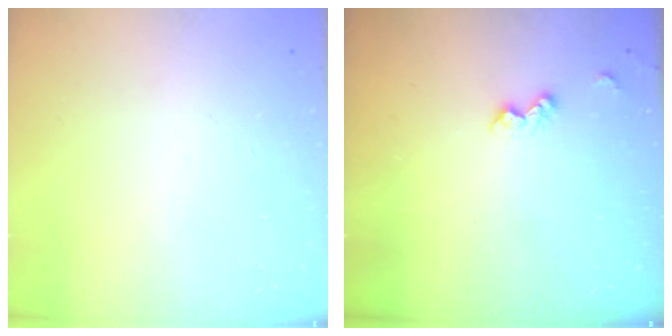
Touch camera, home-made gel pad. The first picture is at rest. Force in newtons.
{"total": 4.6, "press": 4.5, "slide": 0.8}